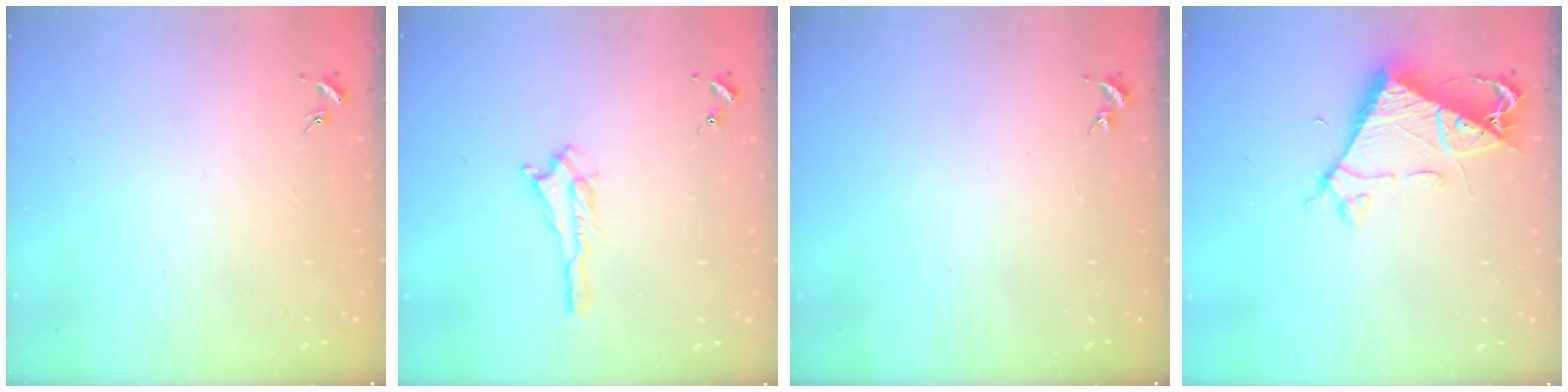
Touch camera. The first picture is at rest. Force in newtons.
{"total": 1.5, "press": 1.4, "slide": 0.2}
{"total": 0.0}
{"total": 7.9, "press": 7.9, "slide": 0.6}